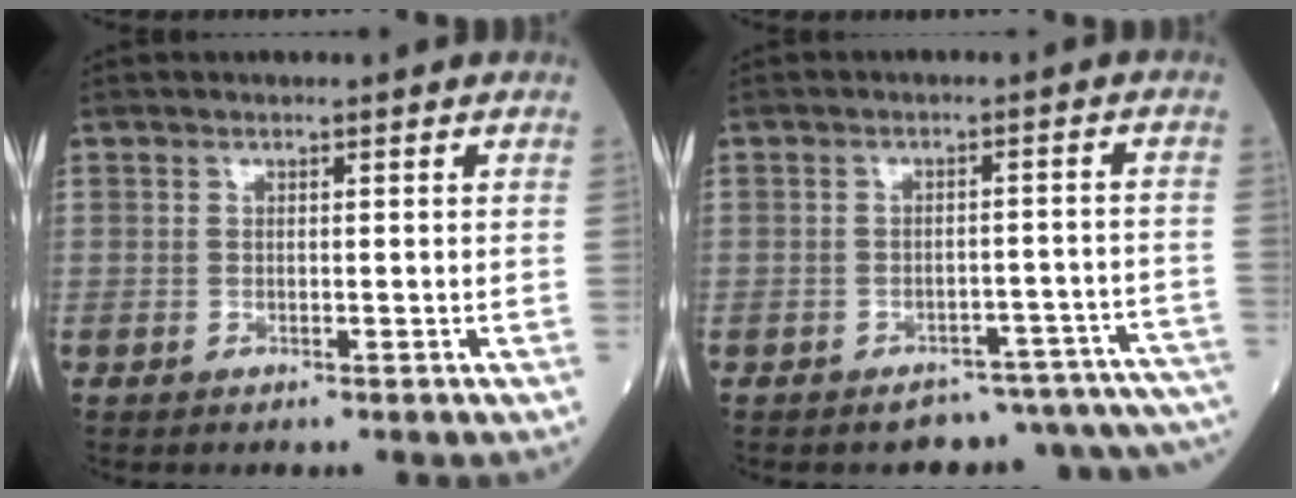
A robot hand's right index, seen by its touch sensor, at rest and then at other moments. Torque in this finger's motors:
{"motor_torque": [0.07, -0.31, 0.11, -0.01]}